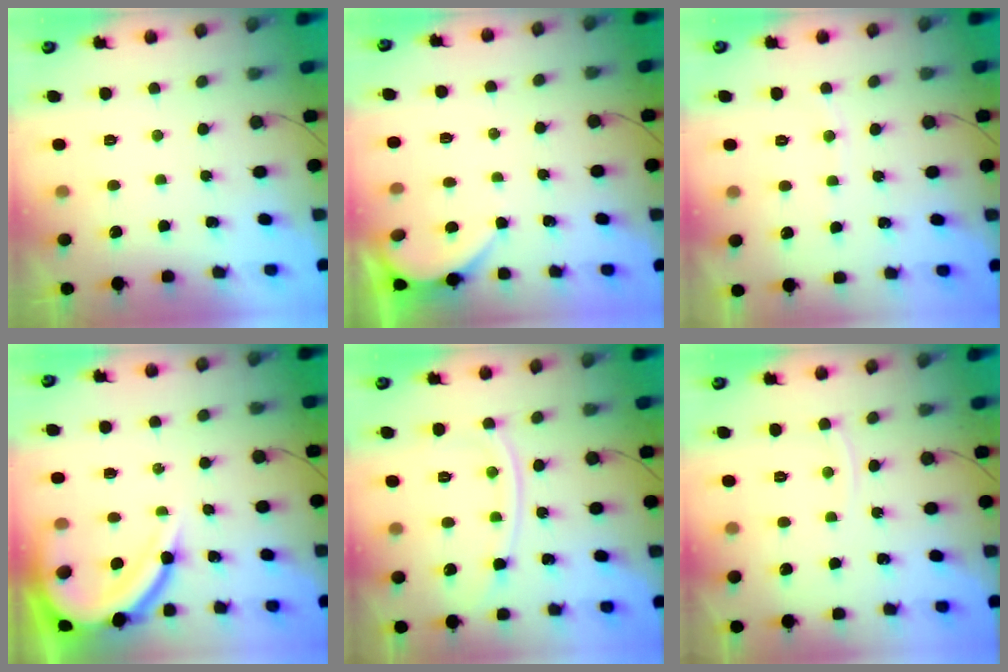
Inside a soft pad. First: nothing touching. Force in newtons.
{"total": 2.7, "press": 2.7, "slide": 0.1}
{"total": 4.6, "press": 4.5, "slide": 0.7}
{"total": 11.5, "press": 11.5, "slide": 1.1}
{"total": 10.6, "press": 10.5, "slide": 1.2}
{"total": 4.2, "press": 4.1, "slide": 0.6}